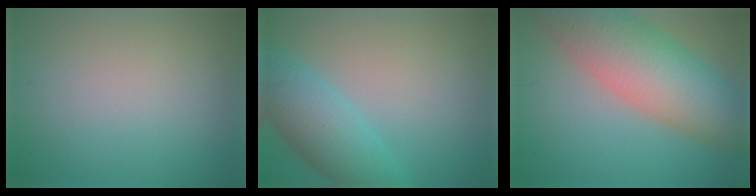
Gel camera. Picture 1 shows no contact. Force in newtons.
{"total": 5.9, "press": 5.9, "slide": 0.2}
{"total": 10.3, "press": 10.2, "slide": 0.6}